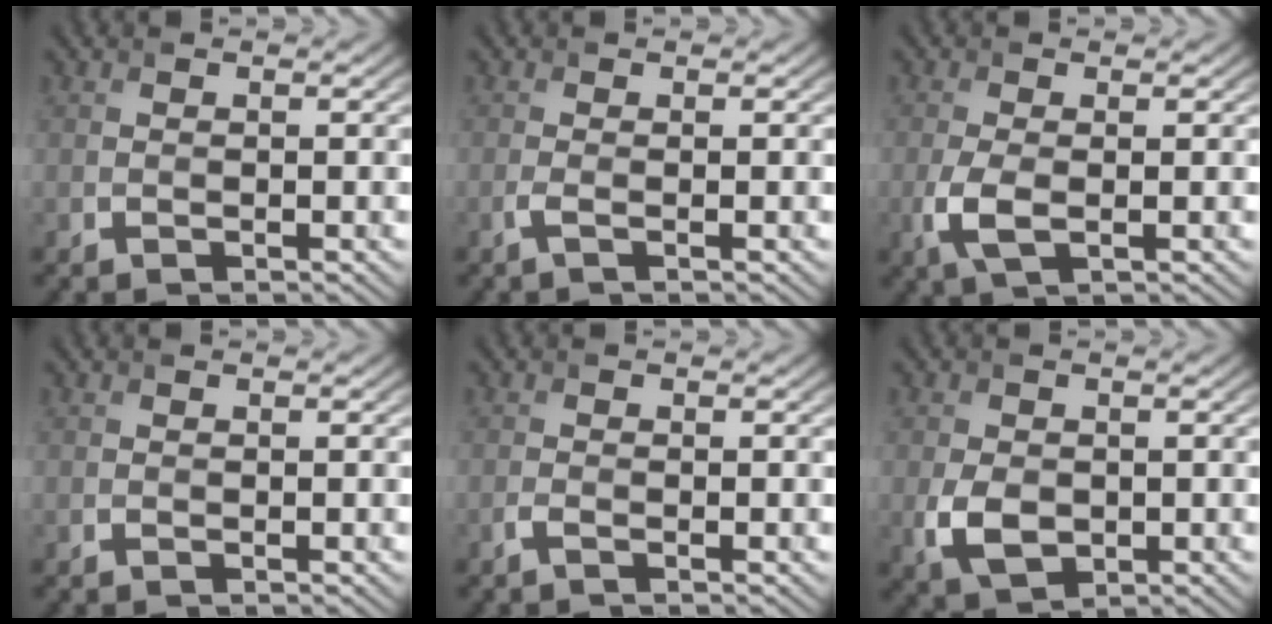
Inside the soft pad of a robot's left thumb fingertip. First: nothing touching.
{"total": 1.1, "force": [-0.3, 0.1, 1.1], "torque": [-0.024, -0.001, -0.009]}
{"total": 3.5, "force": [-0.7, 1.5, 3.1], "torque": [-0.084, -0.009, -0.018]}
{"total": 0.0}
{"total": 0.9, "force": [-0.6, 0.1, 0.7], "torque": [-0.017, 0.001, -0.015]}
{"total": 4.3, "force": [-0.7, 3.1, 2.9], "torque": [-0.069, -0.014, -0.011]}